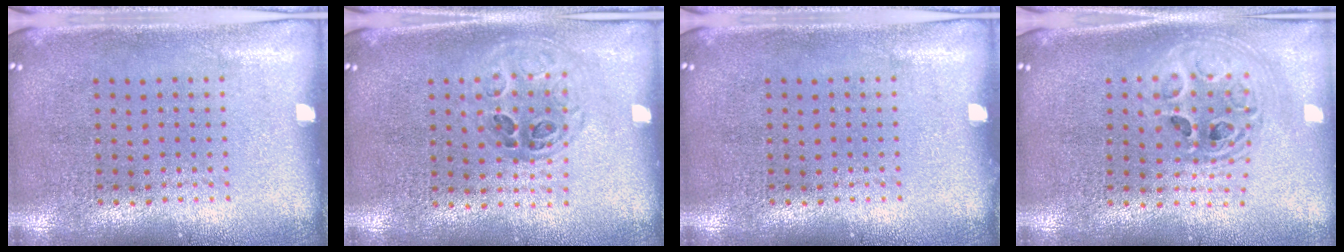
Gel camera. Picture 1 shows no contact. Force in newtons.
{"total": 1.0, "press": 0.9, "slide": 0.4}
{"total": 0.0}
{"total": 2.1, "press": 1.7, "slide": 1.2}